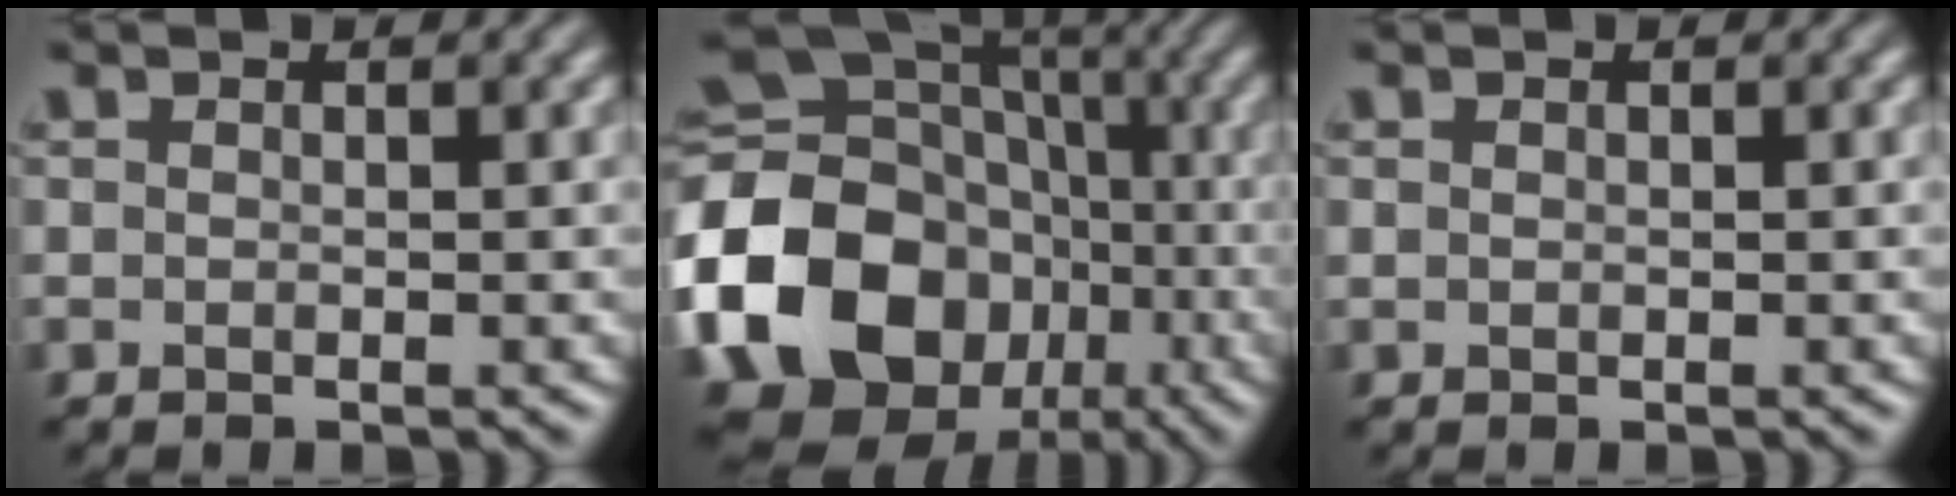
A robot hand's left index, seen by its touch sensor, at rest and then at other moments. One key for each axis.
{"total": 19.8, "fx": -5.1, "fy": 16.4, "fz": 9.9, "tx": -0.227, "ty": -0.004, "tz": -0.102}
{"total": 0.0}